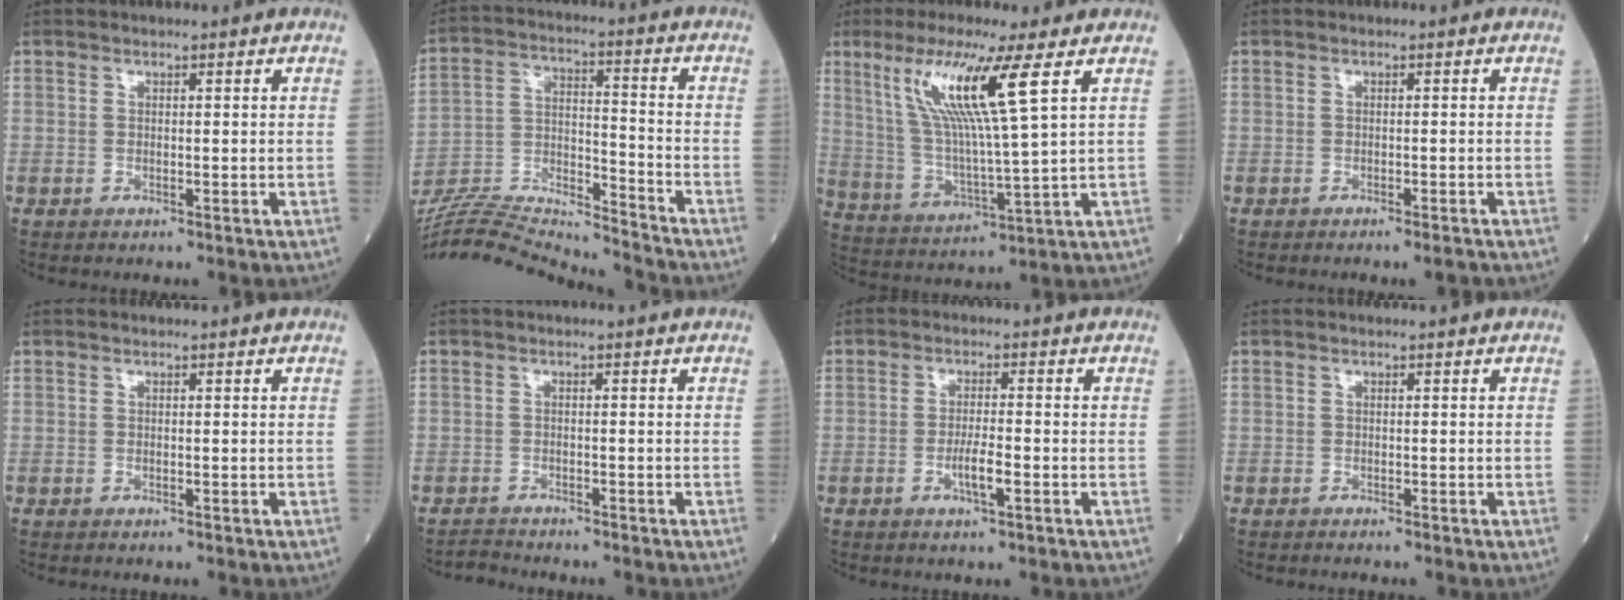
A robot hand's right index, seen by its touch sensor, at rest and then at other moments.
{"total": 18.9, "force": [-18.3, -0.7, 4.6], "torque": [-0.091, 0.014, -0.306]}
{"total": 12.7, "force": [5.7, -0.9, 11.4], "torque": [-0.235, -0.002, 0.114]}
{"total": 1.9, "force": [-1.6, -0.2, 1.0], "torque": [-0.015, -0.003, -0.019]}
{"total": 0.0}
{"total": 1.7, "force": [-1.5, 0.1, -0.7], "torque": [0.013, -0.007, -0.028]}
{"total": 3.3, "force": [-1.2, 0.3, 3.1], "torque": [-0.059, -0.001, -0.021]}
{"total": 0.9, "force": [-0.7, -0.2, 0.4], "torque": [-0.004, 0.002, -0.008]}